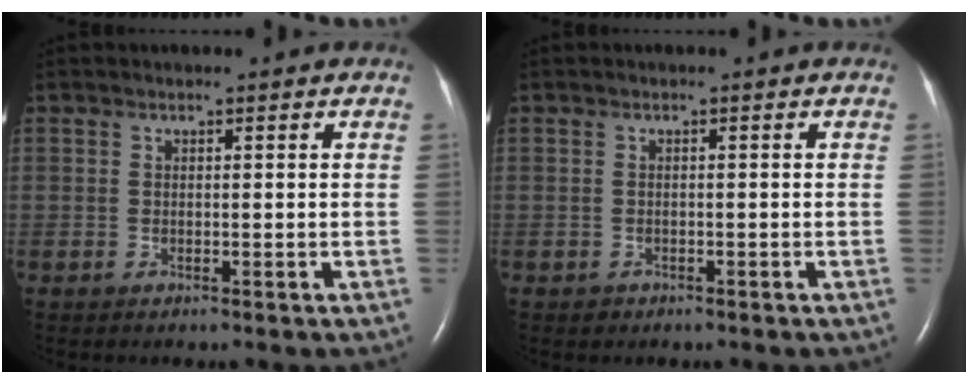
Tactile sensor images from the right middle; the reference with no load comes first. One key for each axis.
{"total": 0.8, "fx": -0.5, "fy": 0.6, "fz": -0.1, "tx": -0.003, "ty": 0.003, "tz": -0.008}